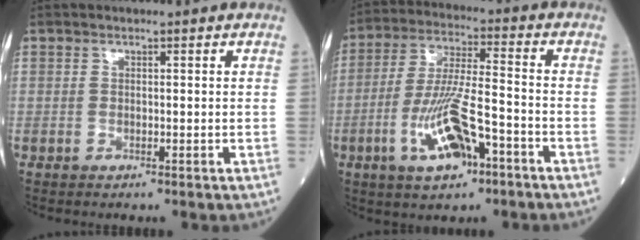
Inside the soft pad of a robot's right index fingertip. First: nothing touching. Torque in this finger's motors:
{"motor_torque": [1.12, -0.99, 0.29, 0.21]}